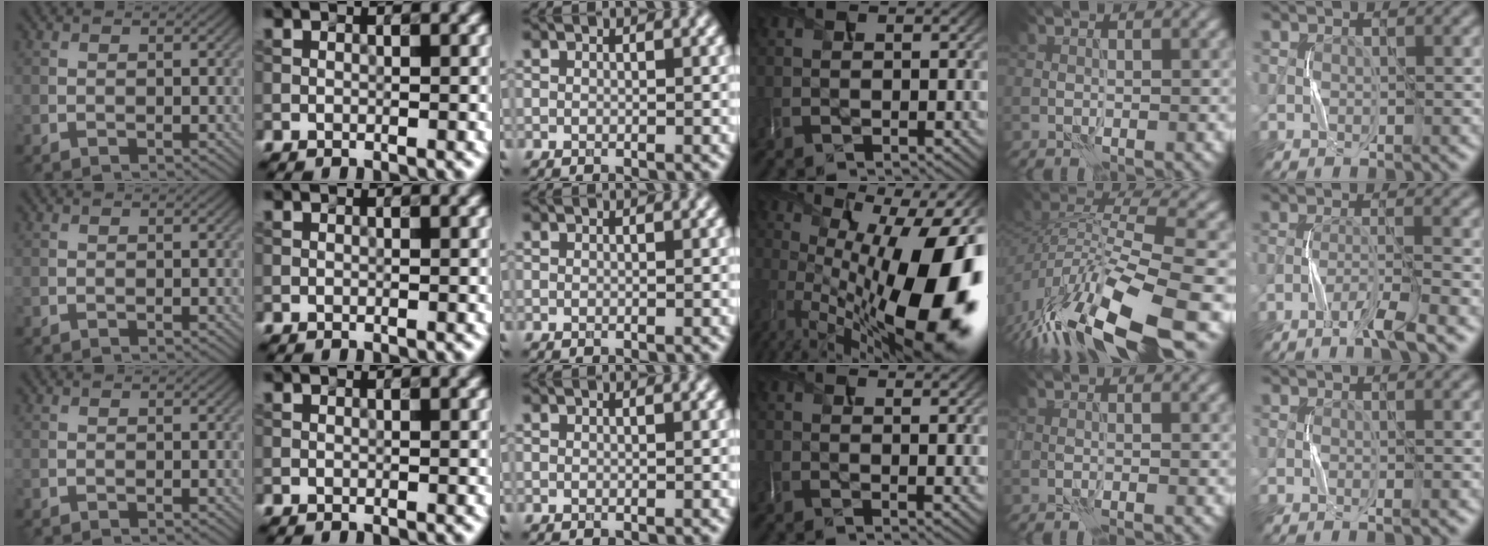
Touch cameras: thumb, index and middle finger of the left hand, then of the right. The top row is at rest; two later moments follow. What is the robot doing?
{"motion": "press", "object": "grip strengthener"}